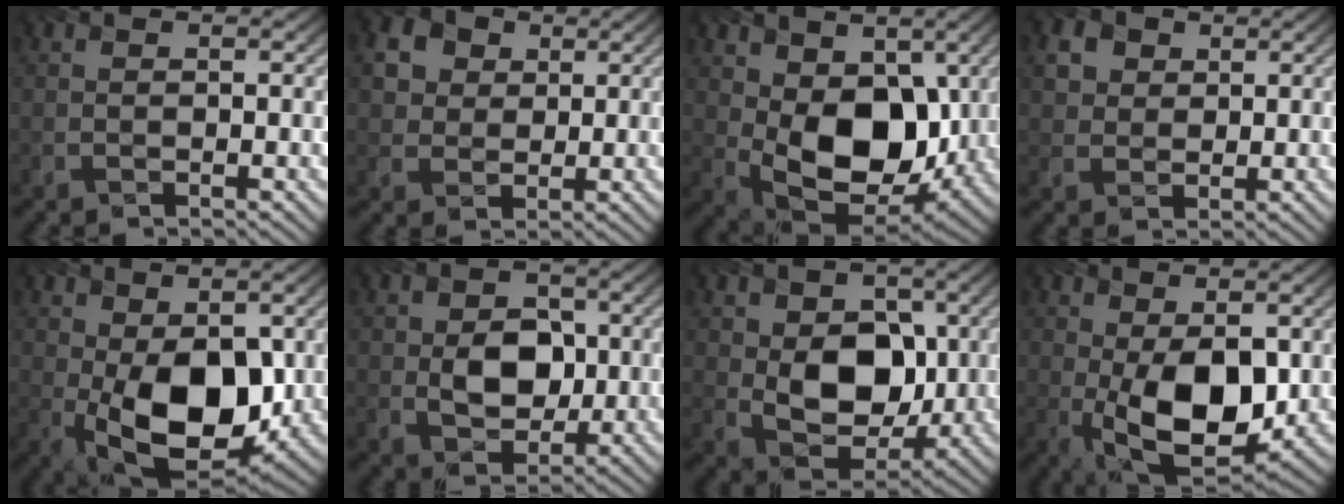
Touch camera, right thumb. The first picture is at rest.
{"total": 6.7, "force": [2.4, 5.6, 2.7], "torque": [-0.112, 0.012, 0.042]}
{"total": 12.4, "force": [0.8, 8.4, 9.2], "torque": [-0.173, -0.024, 0.023]}
{"total": 4.0, "force": [1.5, 3.4, 1.5], "torque": [-0.054, -0.003, 0.032]}
{"total": 13.2, "force": [-1.7, 7.4, 10.8], "torque": [-0.187, -0.025, -0.022]}
{"total": 5.6, "force": [-0.8, 4.3, 3.5], "torque": [-0.061, -0.007, -0.016]}
{"total": 9.3, "force": [0.1, 6.8, 6.3], "torque": [-0.112, -0.017, -0.005]}
{"total": 11.7, "force": [-1.7, 5.9, 9.9], "torque": [-0.184, -0.014, -0.024]}